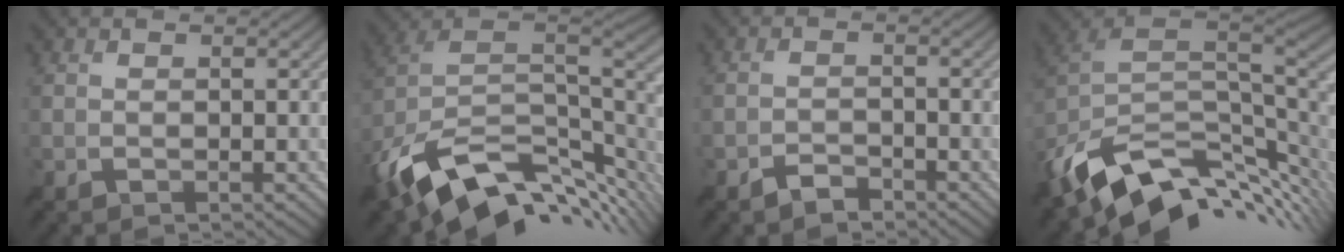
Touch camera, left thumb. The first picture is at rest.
{"total": 15.7, "force": [-6.0, 8.9, 11.5], "torque": [-0.247, -0.018, -0.098]}
{"total": 2.2, "force": [-1.9, 0.7, 0.6], "torque": [-0.004, 0.002, -0.040]}
{"total": 13.9, "force": [-5.0, 8.3, 10.0], "torque": [-0.205, -0.030, -0.076]}